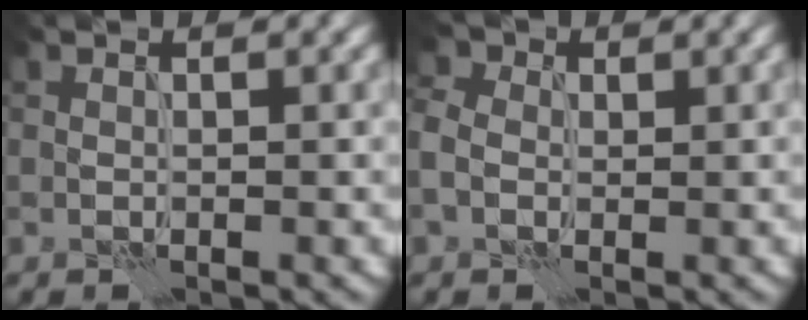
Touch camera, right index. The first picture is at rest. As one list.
[{"total": 3.3, "force": [0.0, 2.9, 1.7], "torque": [-0.048, 0.007, 0.000]}]